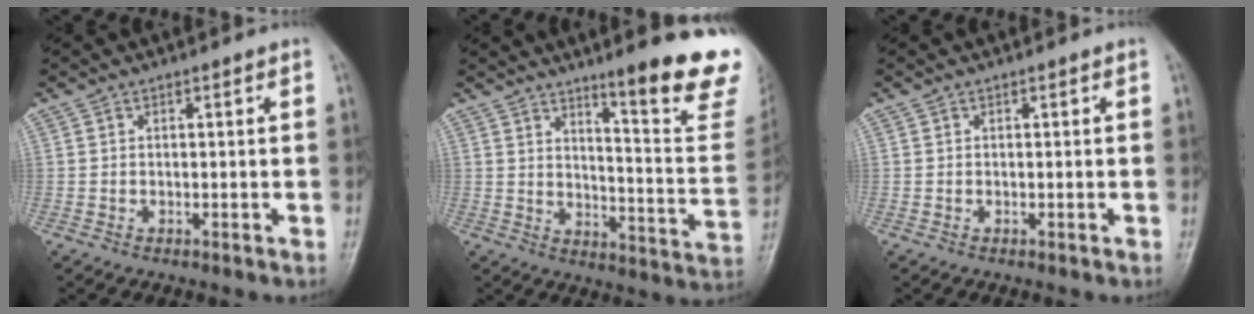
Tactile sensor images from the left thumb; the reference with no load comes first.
{"total": 18.7, "force": [12.6, 2.1, 13.6], "torque": [-0.141, -0.090, 0.174]}
{"total": 0.0}